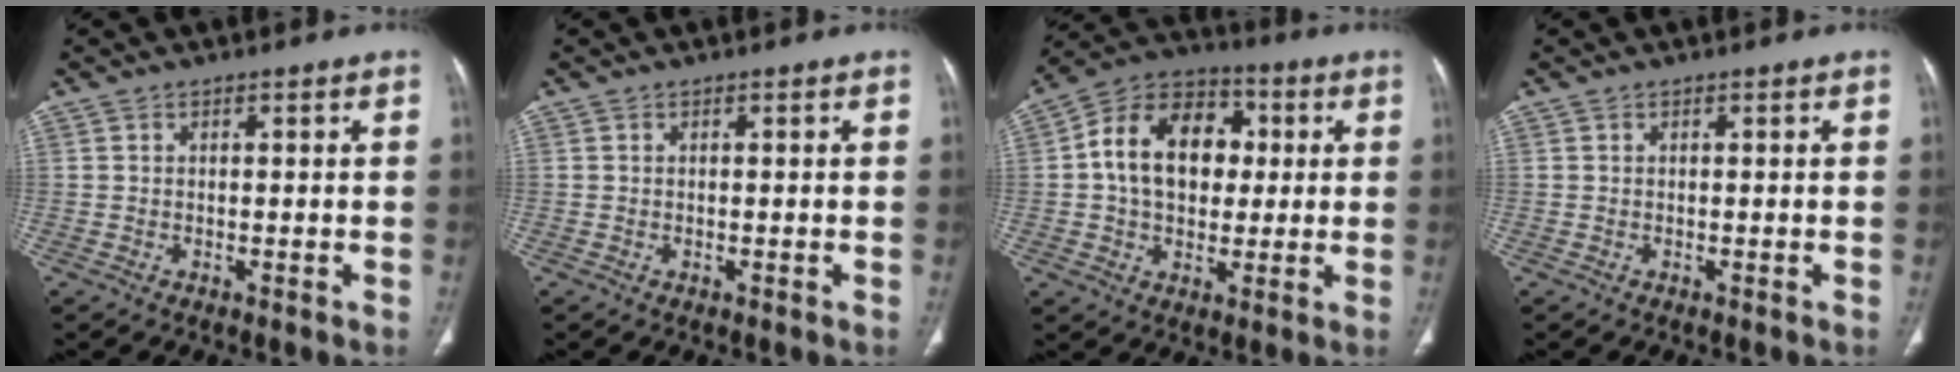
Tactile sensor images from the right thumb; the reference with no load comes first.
{"total": 0.0}
{"total": 16.1, "force": [2.0, 11.6, 10.9], "torque": [-0.147, 0.022, 0.024]}
{"total": 0.0}